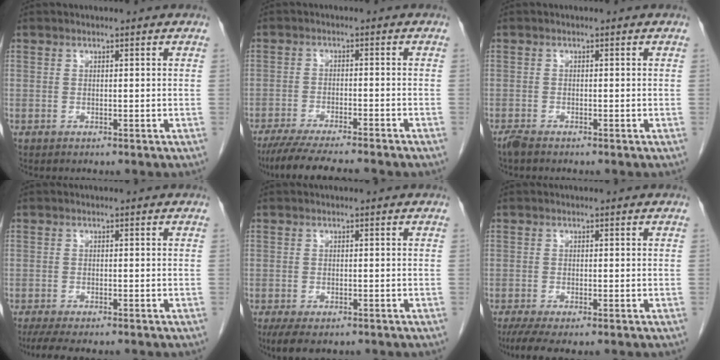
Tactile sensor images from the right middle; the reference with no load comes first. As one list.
[{"total": 12.8, "force": [-11.0, 0.7, 6.4], "torque": [-0.088, -0.024, -0.165]}, {"total": 1.4, "force": [-1.2, 0.2, 0.6], "torque": [-0.022, -0.005, -0.025]}, {"total": 6.6, "force": [-5.4, 1.2, 3.7], "torque": [-0.055, -0.015, -0.082]}, {"total": 5.0, "force": [-3.5, 2.0, 3.0], "torque": [-0.053, -0.013, -0.052]}, {"total": 4.9, "force": [-3.4, 0.8, 3.4], "torque": [-0.061, -0.016, -0.056]}]